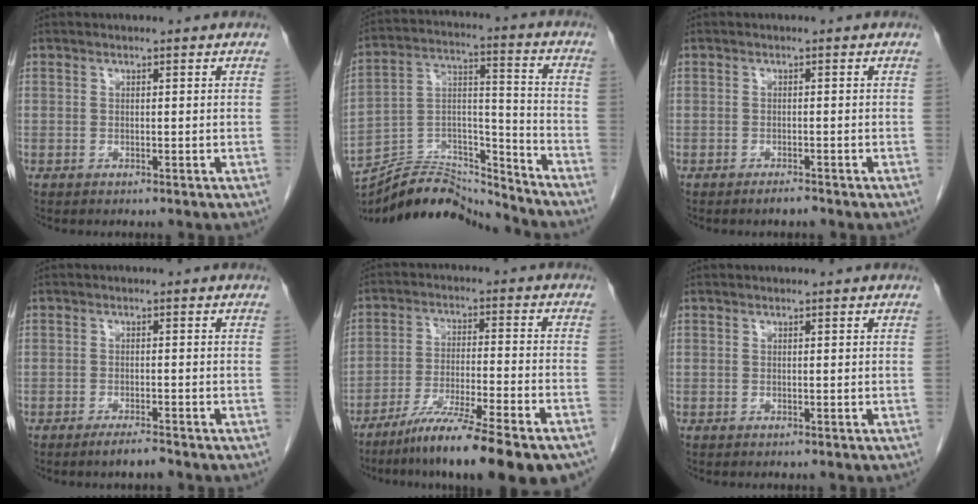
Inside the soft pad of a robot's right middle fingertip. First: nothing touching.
{"total": 17.4, "force": [-16.9, 2.1, 3.6], "torque": [-0.064, 0.032, -0.287]}
{"total": 1.2, "force": [-1.1, 0.1, 0.6], "torque": [-0.012, -0.001, -0.015]}
{"total": 2.3, "force": [-1.9, 0.1, 1.3], "torque": [-0.027, -0.003, -0.033]}
{"total": 17.0, "force": [-13.2, 0.8, 10.6], "torque": [-0.143, -0.026, -0.210]}
{"total": 0.0}